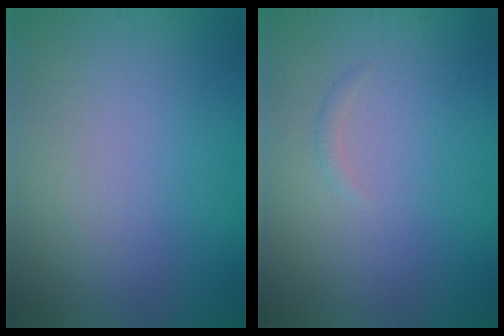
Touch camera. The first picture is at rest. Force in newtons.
{"total": 0.6, "press": 0.6, "slide": 0.1}